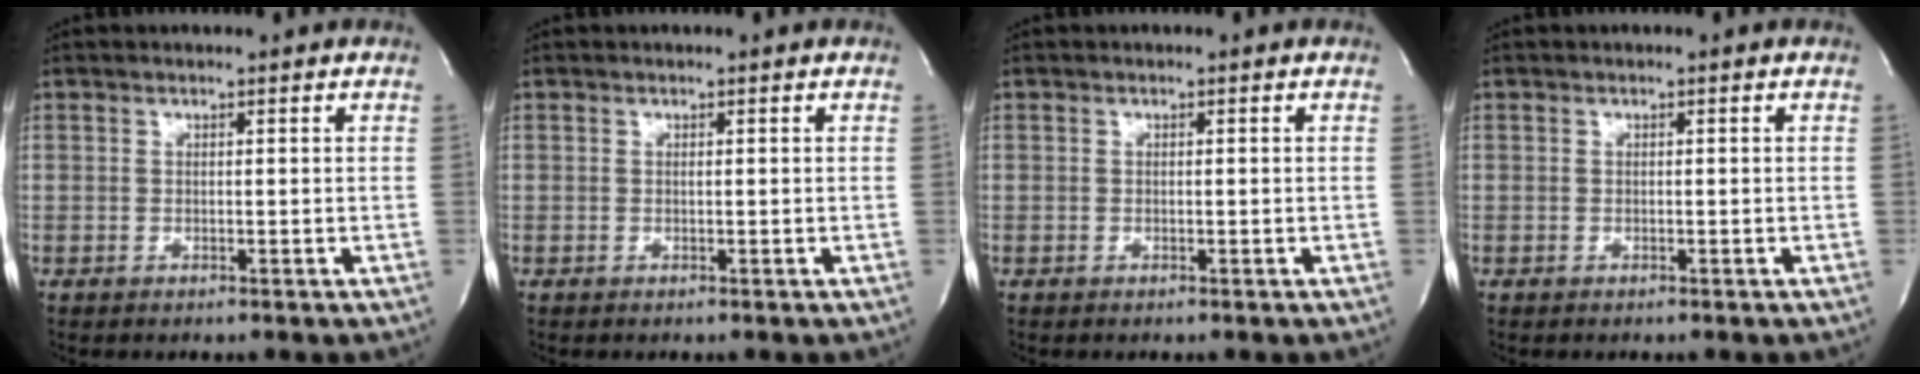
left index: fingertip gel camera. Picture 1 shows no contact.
{"total": 0.0}
{"total": 0.0}
{"total": 0.0}